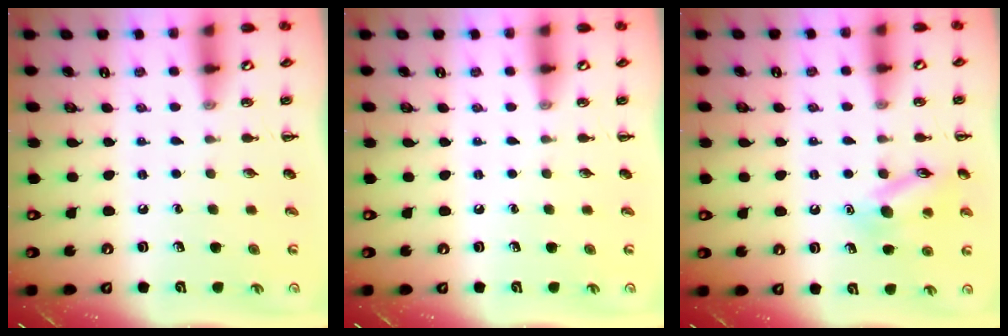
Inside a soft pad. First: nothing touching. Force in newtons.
{"total": 0.0}
{"total": 12.6, "press": 12.6, "slide": 0.7}